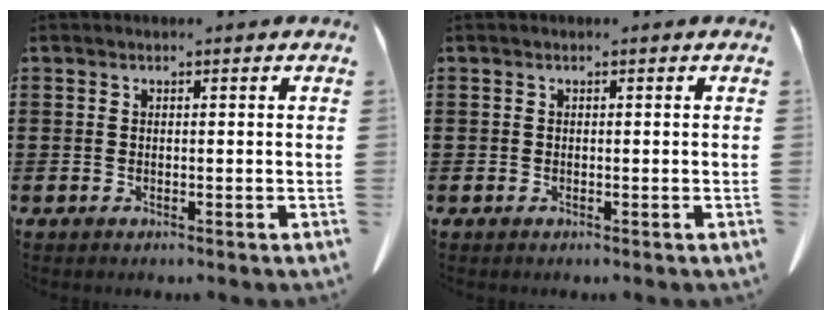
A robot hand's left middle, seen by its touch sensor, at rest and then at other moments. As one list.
[{"total": 0.0}]